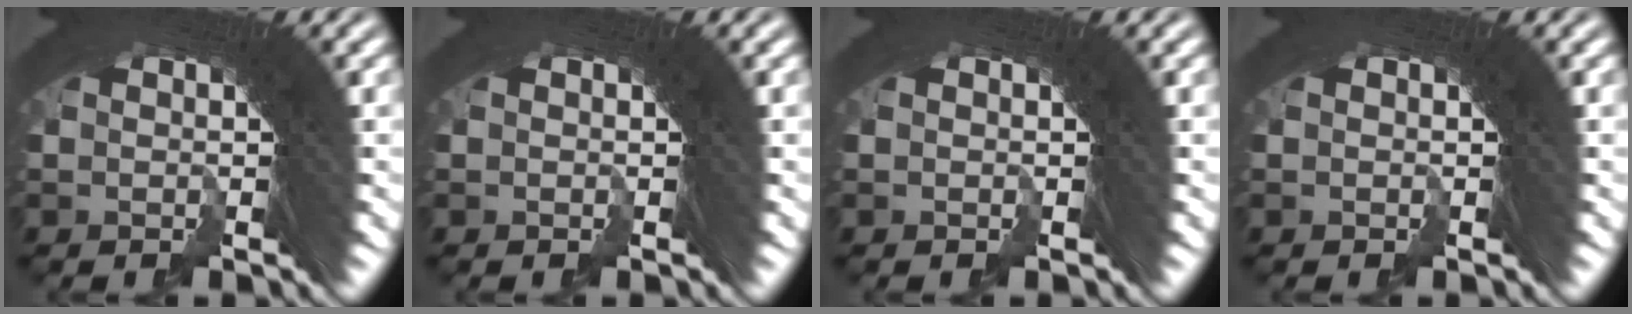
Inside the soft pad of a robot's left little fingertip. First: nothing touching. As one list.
[{"total": 0.0}, {"total": 0.0}, {"total": 0.0}]